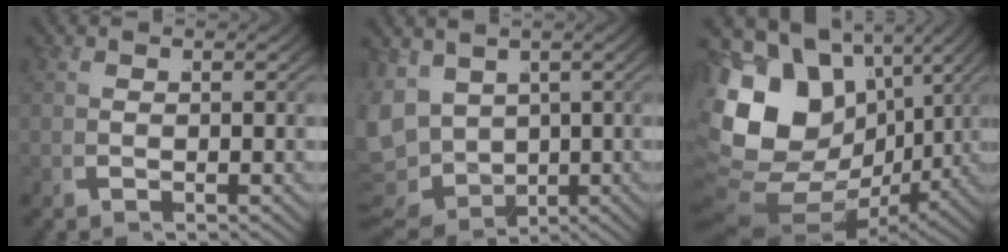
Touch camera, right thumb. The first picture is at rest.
{"total": 9.5, "force": [-1.3, 8.0, 5.0], "torque": [-0.133, -0.043, -0.012]}
{"total": 18.1, "force": [-0.6, 13.2, 12.3], "torque": [-0.242, -0.054, 0.003]}